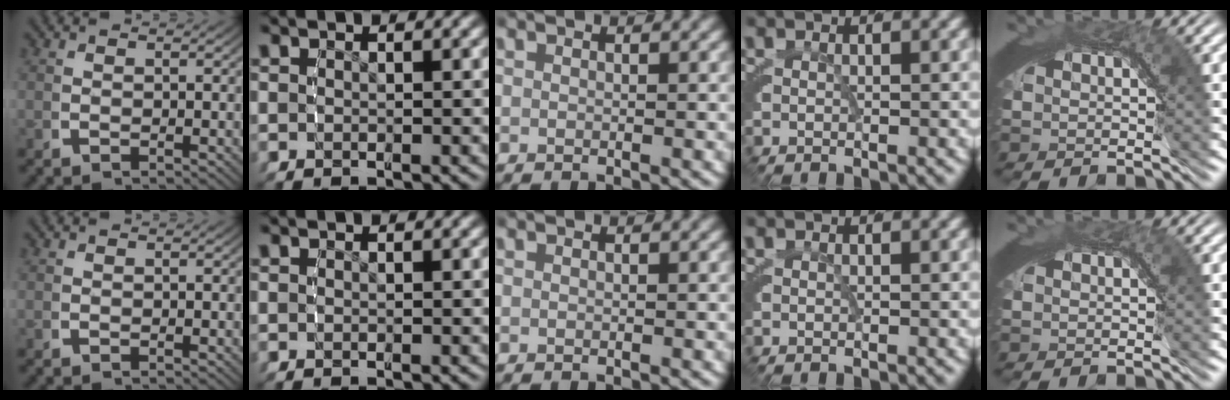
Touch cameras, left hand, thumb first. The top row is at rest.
{}